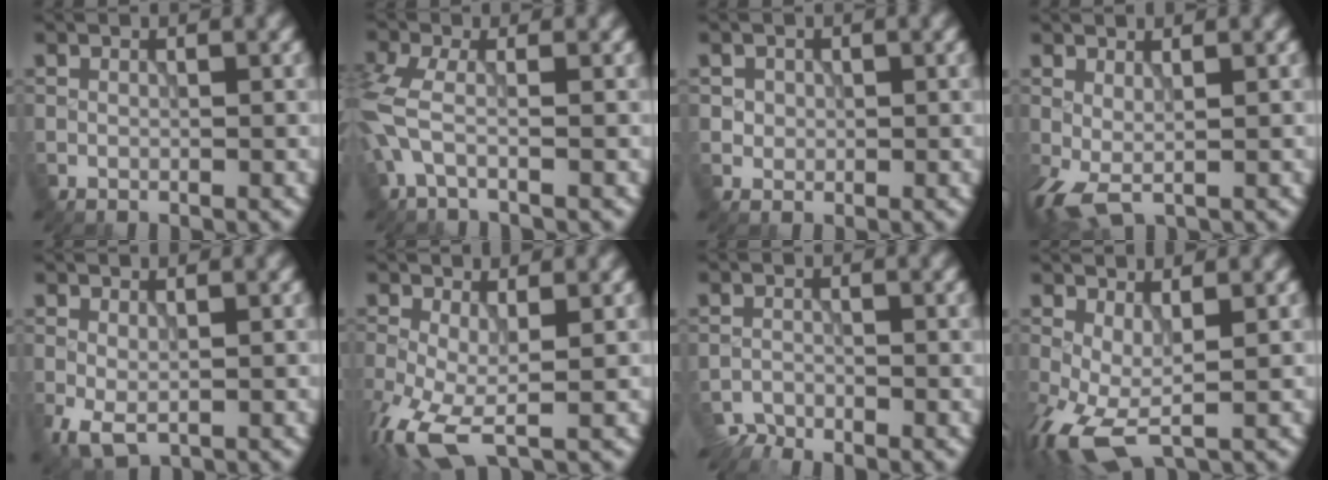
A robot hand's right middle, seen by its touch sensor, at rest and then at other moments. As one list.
[{"total": 3.8, "force": [-0.9, 1.4, 3.4], "torque": [-0.096, 0.001, -0.028]}, {"total": 1.0, "force": [0.2, 1.0, 0.0], "torque": [0.006, -0.004, 0.005]}, {"total": 2.7, "force": [-0.1, 1.0, 2.5], "torque": [-0.061, -0.003, -0.005]}, {"total": 2.3, "force": [-0.6, 1.2, 1.9], "torque": [-0.047, -0.007, -0.010]}, {"total": 6.3, "force": [-2.5, 2.6, 5.2], "torque": [-0.126, -0.020, -0.048]}, {"total": 1.7, "force": [-1.7, 0.1, -0.4], "torque": [0.009, 0.000, -0.039]}, {"total": 5.6, "force": [-1.4, 2.4, 4.9], "torque": [-0.118, -0.010, -0.028]}]